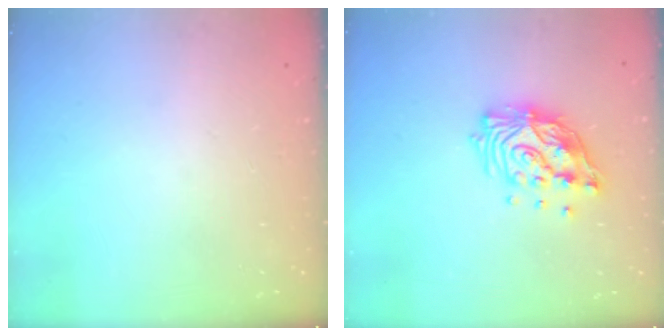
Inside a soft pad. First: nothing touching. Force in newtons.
{"total": 13.6, "press": 13.5, "slide": 1.5}